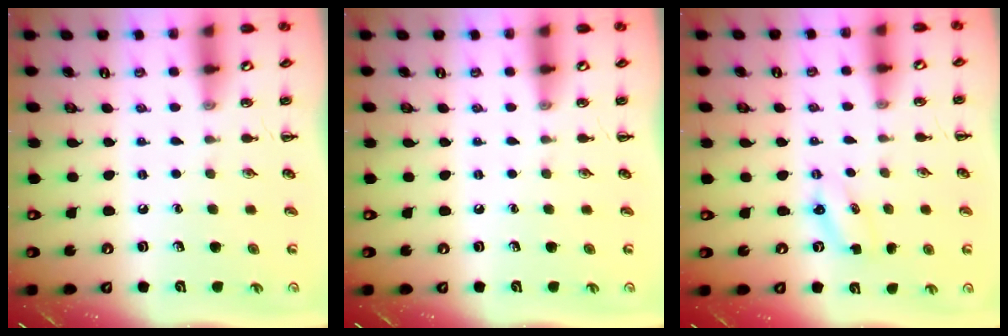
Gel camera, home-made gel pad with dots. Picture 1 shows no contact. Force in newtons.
{"total": 0.0}
{"total": 2.7, "press": 2.6, "slide": 0.8}